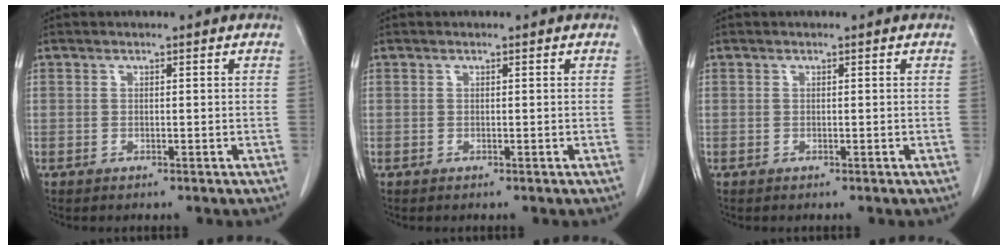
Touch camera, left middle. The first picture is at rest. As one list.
[{"total": 0.0}, {"total": 0.0}]